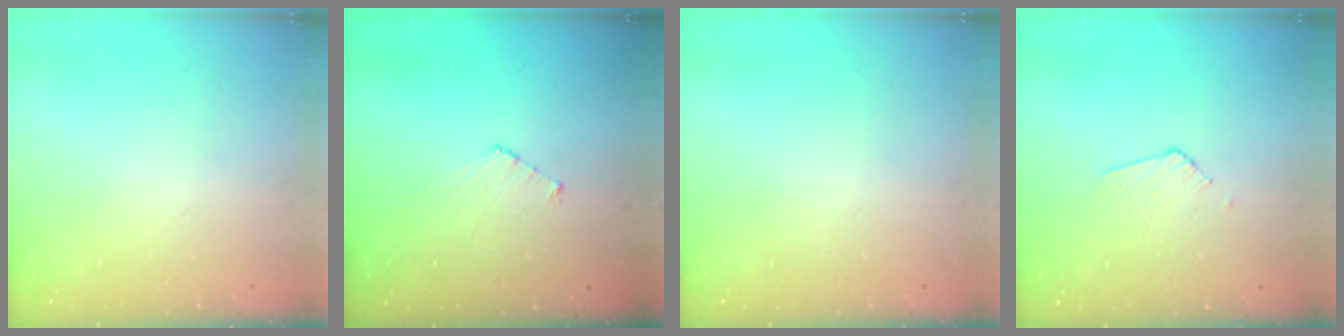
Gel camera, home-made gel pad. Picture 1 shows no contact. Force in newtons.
{"total": 4.3, "press": 4.3, "slide": 0.4}
{"total": 0.0}
{"total": 2.7, "press": 2.7, "slide": 0.2}